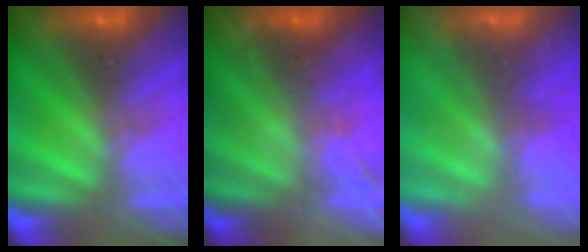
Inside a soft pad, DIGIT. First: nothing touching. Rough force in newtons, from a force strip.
{"total": 2.3}
{"total": 2.2}